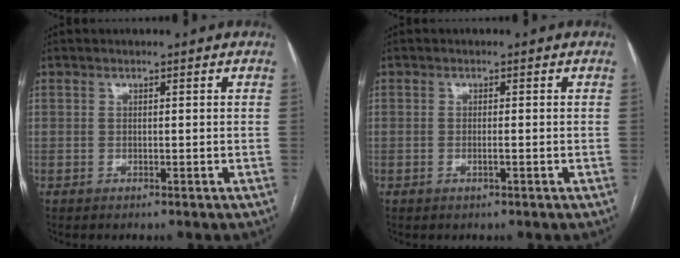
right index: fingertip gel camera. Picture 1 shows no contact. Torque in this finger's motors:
{"motor_torque": [-0.10, 0.21, -0.05, 0.00]}